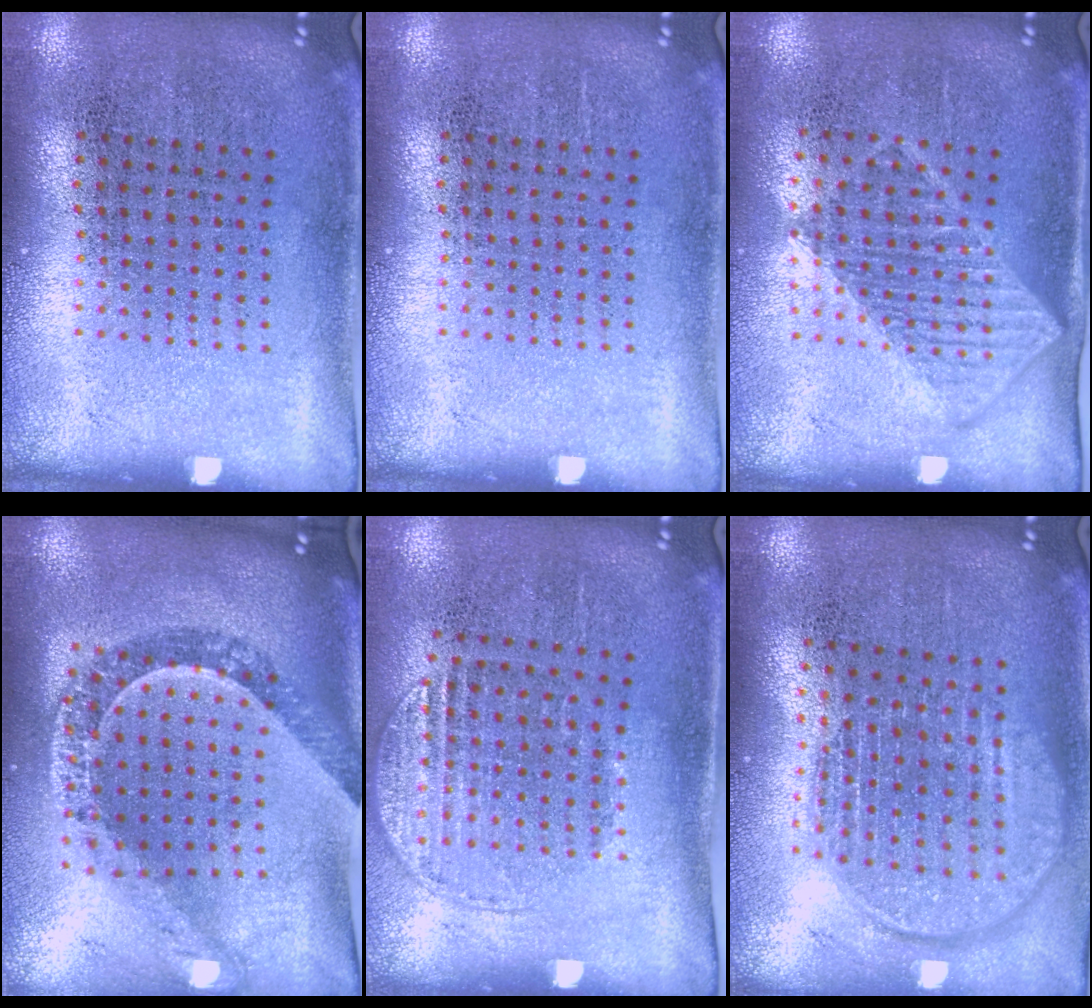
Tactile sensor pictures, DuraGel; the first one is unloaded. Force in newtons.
{"total": 0.0}
{"total": 1.3, "press": 1.1, "slide": 0.6}
{"total": 1.4, "press": 1.3, "slide": 0.6}
{"total": 1.3, "press": 1.1, "slide": 0.6}
{"total": 1.8, "press": 1.5, "slide": 1.0}